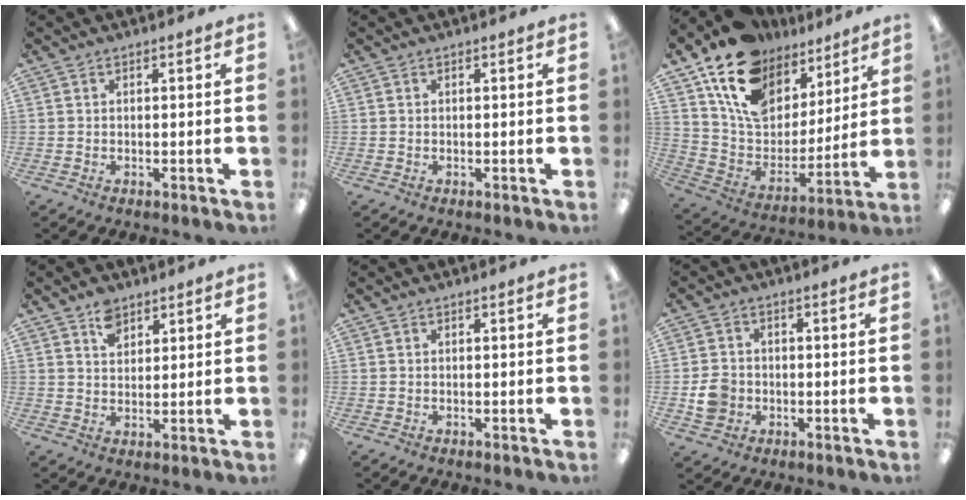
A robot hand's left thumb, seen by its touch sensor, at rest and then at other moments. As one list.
[{"total": 0.0}, {"total": 17.8, "force": [11.4, 11.2, 7.8], "torque": [-0.150, -0.062, 0.211]}, {"total": 5.3, "force": [3.8, 3.2, 1.9], "torque": [-0.026, -0.014, 0.068]}, {"total": 0.0}, {"total": 5.4, "force": [-1.3, 4.8, 2.2], "torque": [-0.035, 0.007, -0.022]}]